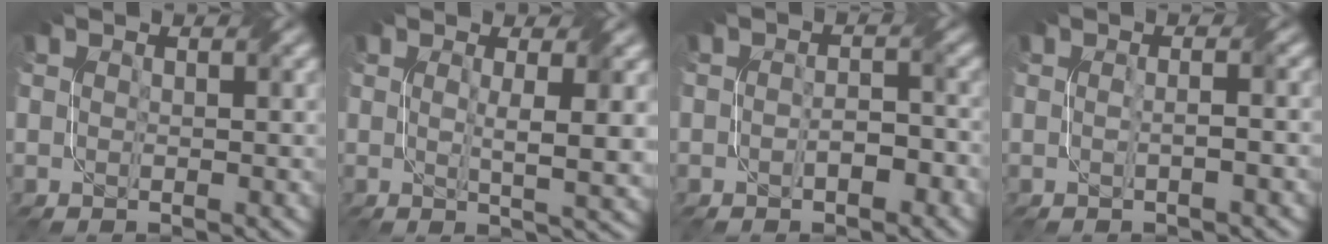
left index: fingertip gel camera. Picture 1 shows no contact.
{"total": 4.1, "force": [0.8, 0.7, 4.0], "torque": [-0.063, -0.007, 0.014]}
{"total": 2.4, "force": [-1.0, 1.0, 2.0], "torque": [-0.036, 0.001, -0.015]}
{"total": 2.5, "force": [0.2, 0.9, 2.3], "torque": [-0.018, 0.004, -0.016]}